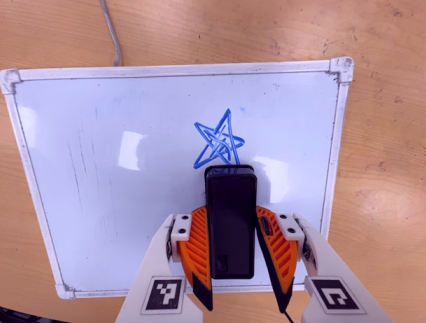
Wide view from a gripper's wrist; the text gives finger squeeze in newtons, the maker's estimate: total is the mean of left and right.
{"total": 4.4, "left": 3.5, "right": 5.2}